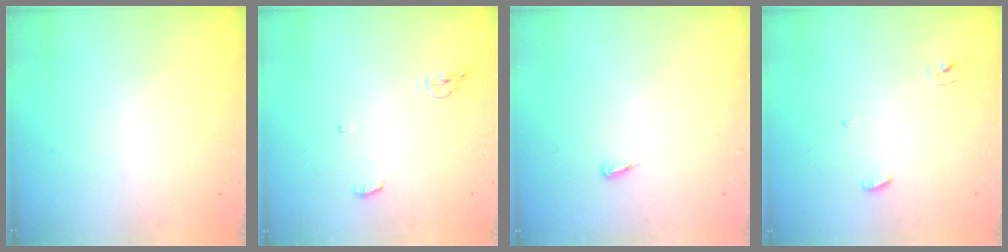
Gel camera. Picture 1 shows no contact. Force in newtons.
{"total": 4.1, "press": 3.9, "slide": 1.3}
{"total": 3.7, "press": 3.7, "slide": 0.2}
{"total": 3.3, "press": 3.3, "slide": 0.3}